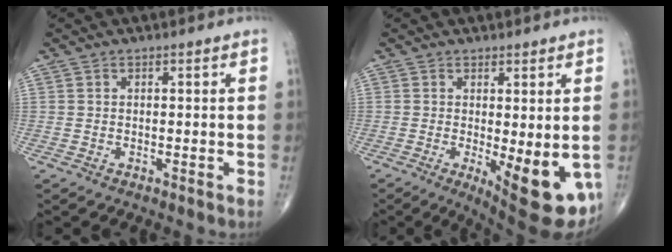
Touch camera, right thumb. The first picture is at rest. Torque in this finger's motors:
{"motor_torque": [-0.02, 0.83, 0.53, 0.23, 0.09]}